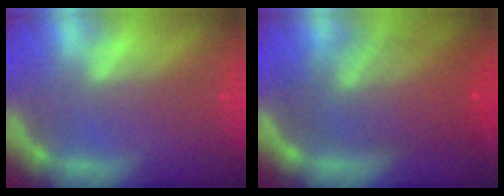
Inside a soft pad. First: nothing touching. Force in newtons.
{"total": 9.1}